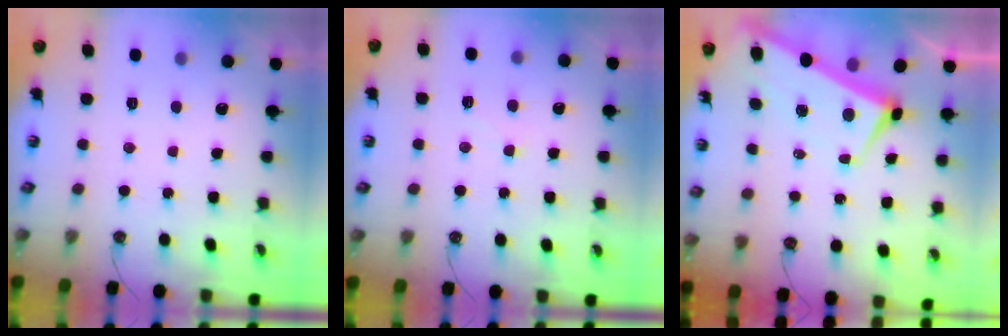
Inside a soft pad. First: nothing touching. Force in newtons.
{"total": 0.5, "press": 0.0, "slide": 0.5}
{"total": 2.5, "press": 2.3, "slide": 0.9}